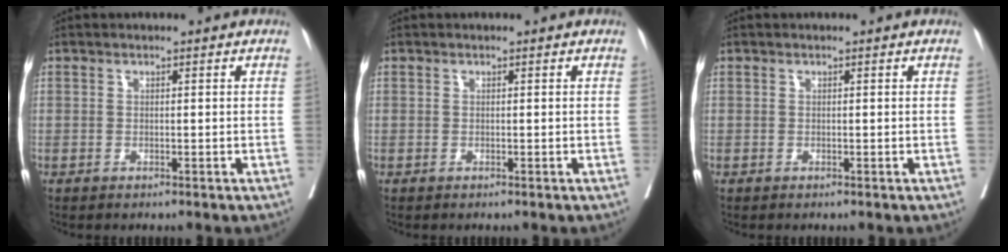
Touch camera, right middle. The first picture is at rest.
{"total": 0.0}
{"total": 0.0}